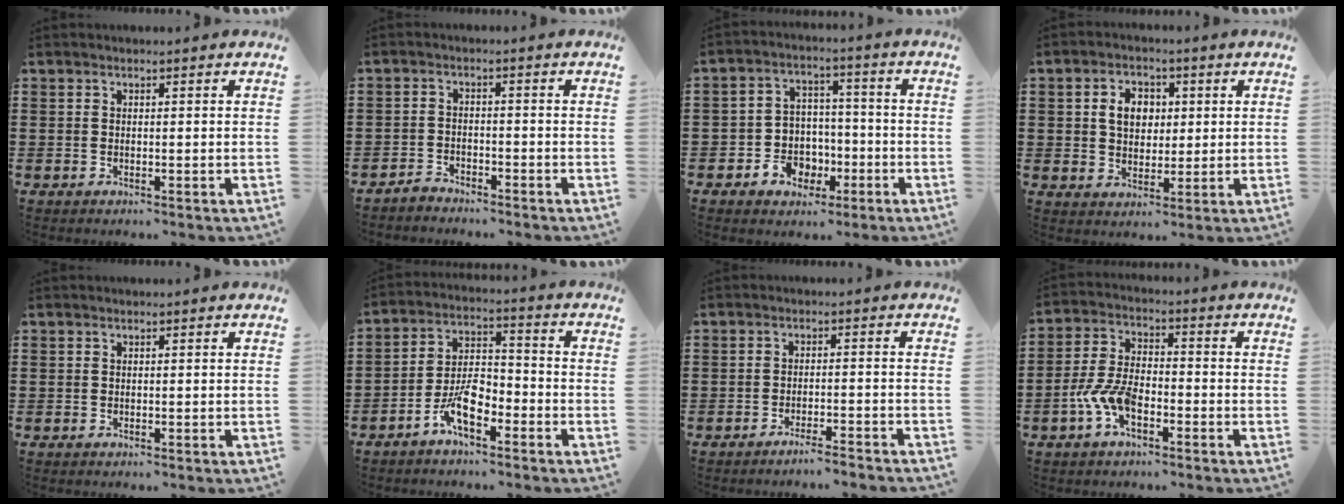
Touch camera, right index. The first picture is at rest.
{"total": 2.1, "force": [-2.1, 0.5, -0.1], "torque": [-0.008, 0.006, -0.046]}
{"total": 5.5, "force": [-2.2, 4.9, 1.3], "torque": [-0.038, 0.015, -0.035]}
{"total": 5.2, "force": [0.9, 4.1, 3.1], "torque": [-0.067, 0.011, 0.011]}
{"total": 0.0}
{"total": 7.3, "force": [-4.3, 2.8, 5.1], "torque": [-0.117, 0.001, -0.083]}
{"total": 2.6, "force": [-2.4, -0.4, 0.8], "torque": [-0.015, -0.001, -0.049]}
{"total": 7.0, "force": [-3.2, 3.1, 5.4], "torque": [-0.141, -0.010, -0.067]}